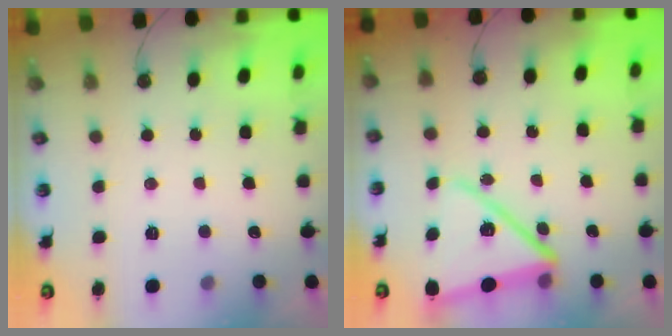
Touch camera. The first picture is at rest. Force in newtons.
{"total": 14.9, "press": 14.8, "slide": 1.5}